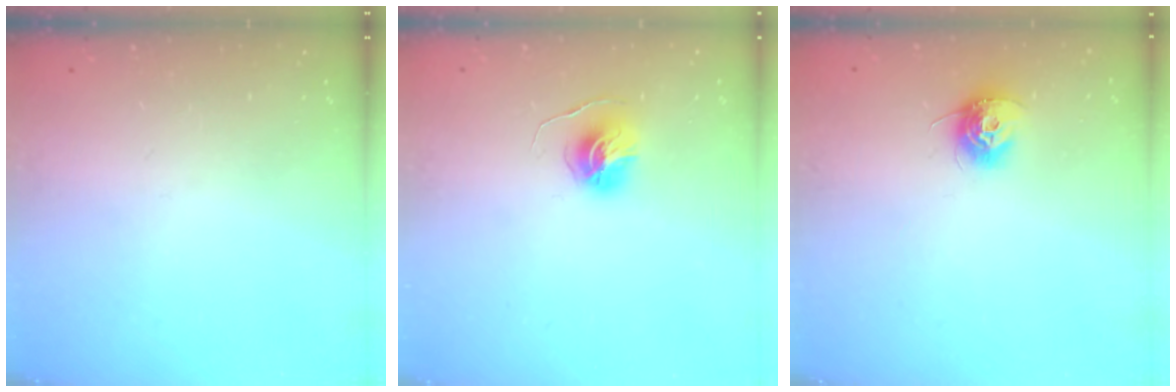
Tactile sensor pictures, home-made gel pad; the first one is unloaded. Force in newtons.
{"total": 6.0, "press": 6.0, "slide": 0.6}
{"total": 9.5, "press": 9.5, "slide": 0.4}